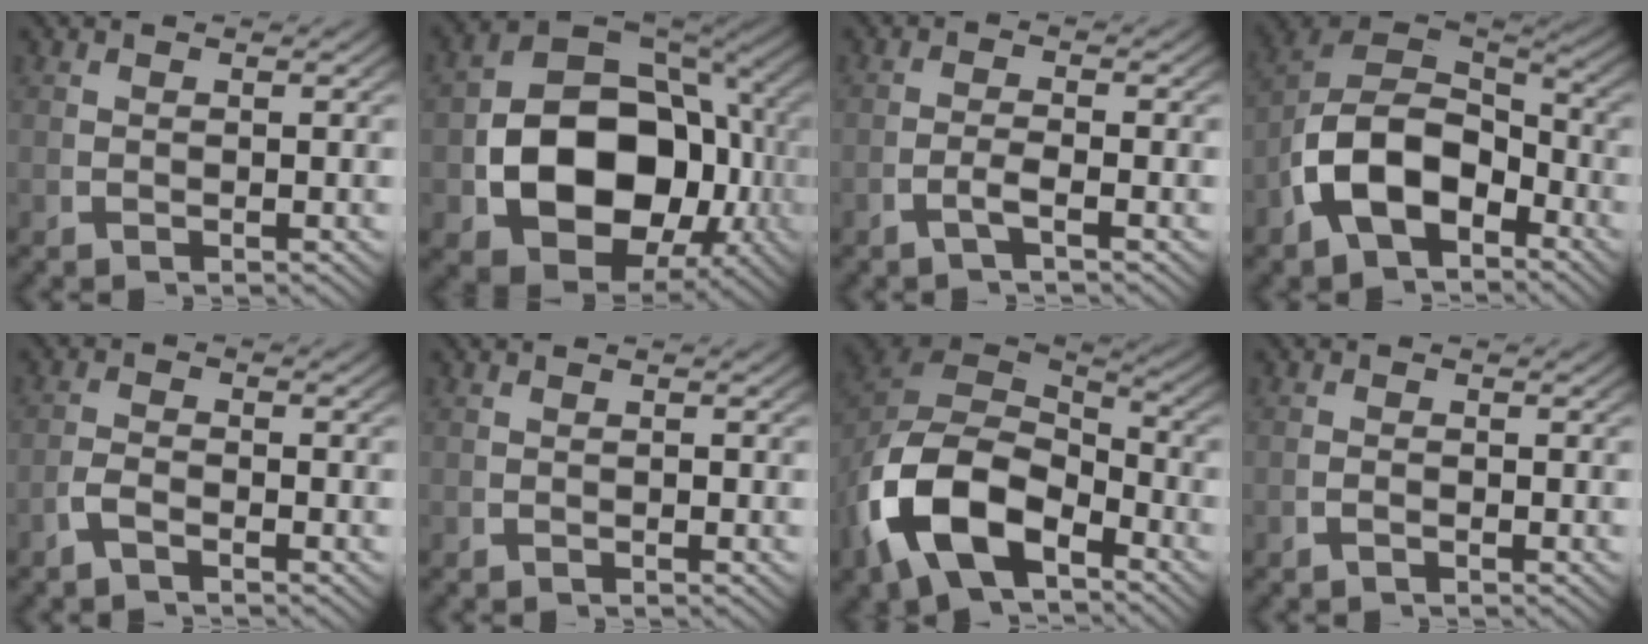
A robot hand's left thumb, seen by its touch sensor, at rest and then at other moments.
{"total": 17.4, "force": [-2.3, 12.1, 12.3], "torque": [-0.255, -0.069, -0.004]}
{"total": 1.7, "force": [-0.9, 0.3, 1.4], "torque": [-0.034, -0.003, -0.020]}
{"total": 11.6, "force": [-2.3, 8.3, 7.8], "torque": [-0.190, -0.040, -0.024]}
{"total": 1.6, "force": [-1.3, 0.5, 0.7], "torque": [-0.017, -0.003, -0.029]}
{"total": 0.0}
{"total": 12.7, "force": [-2.2, 8.9, 8.8], "torque": [-0.229, -0.041, -0.022]}
{"total": 0.6, "force": [-0.6, 0.1, 0.2], "torque": [-0.005, -0.002, -0.013]}